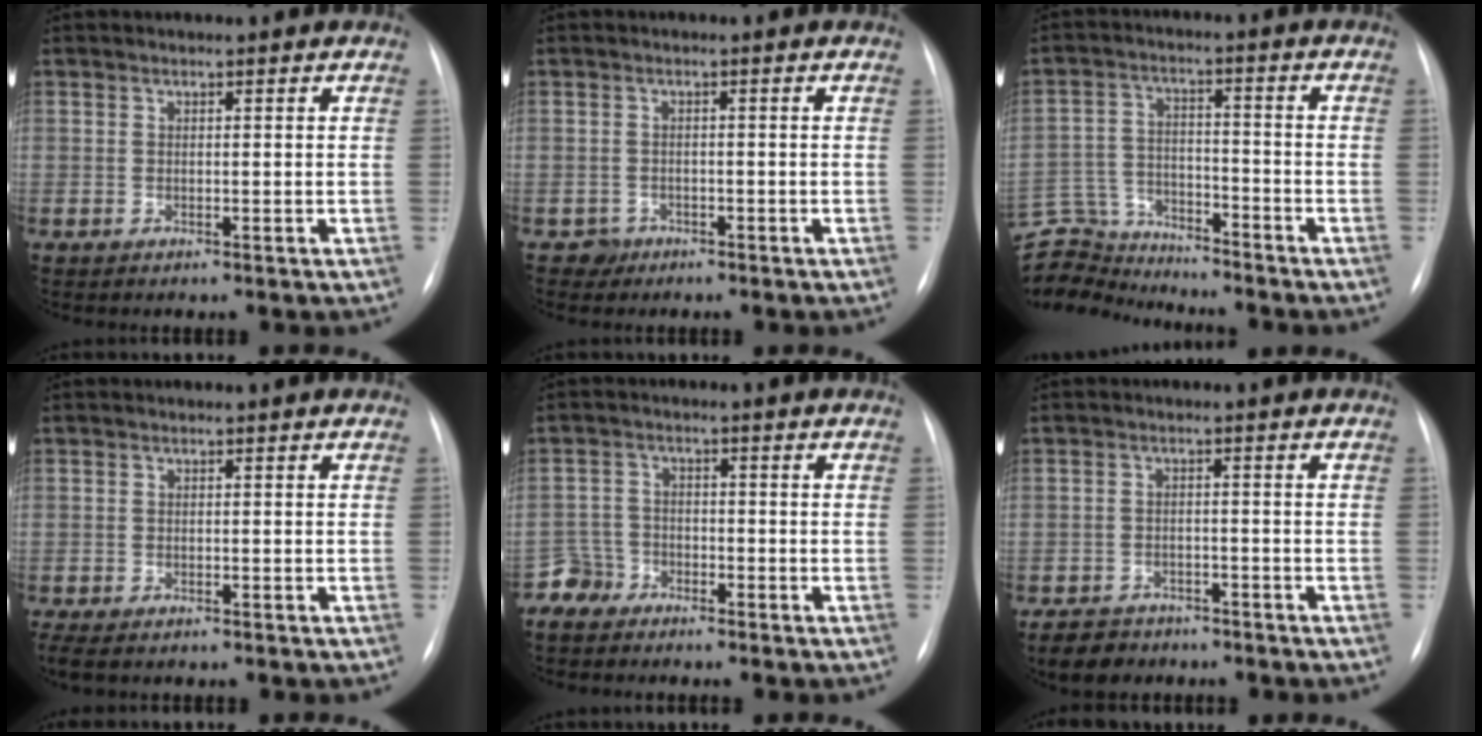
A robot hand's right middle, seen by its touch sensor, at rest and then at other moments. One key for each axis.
{"total": 1.9, "fx": -1.2, "fy": 1.4, "fz": -0.4, "tx": 0.008, "ty": 0.008, "tz": -0.022}
{"total": 11.5, "fx": -11.3, "fy": 2.1, "fz": 0.3, "tx": -0.011, "ty": 0.029, "tz": -0.199}
{"total": 5.1, "fx": -3.9, "fy": 1.9, "fz": 2.6, "tx": -0.042, "ty": -0.009, "tz": -0.057}
{"total": 3.2, "fx": -2.7, "fy": 1.7, "fz": -0.6, "tx": 0.015, "ty": 0.004, "tz": -0.055}
{"total": 6.0, "fx": -4.9, "fy": 3.2, "fz": 1.3, "tx": -0.024, "ty": -0.003, "tz": -0.079}